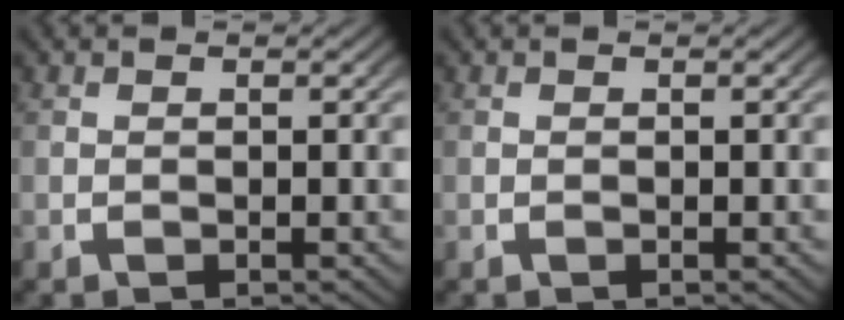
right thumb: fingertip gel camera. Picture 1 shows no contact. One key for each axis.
{"total": 0.0}